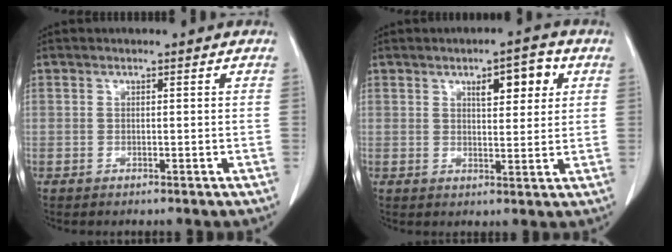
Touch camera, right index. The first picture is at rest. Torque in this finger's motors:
{"motor_torque": [0.43, 0.43, 0.12, 0.06]}